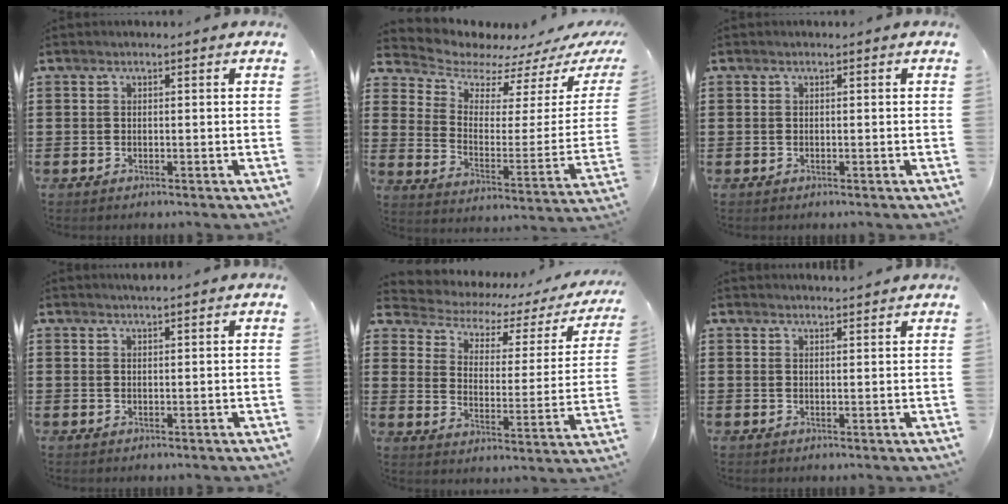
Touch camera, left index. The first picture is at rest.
{"total": 6.4, "force": [6.0, 2.3, 0.5], "torque": [-0.045, -0.055, 0.104]}
{"total": 0.0}
{"total": 1.0, "force": [0.9, -0.1, 0.4], "torque": [-0.007, -0.002, 0.018]}
{"total": 2.9, "force": [2.0, 1.6, 1.5], "torque": [-0.047, -0.018, 0.021]}
{"total": 1.6, "force": [1.6, -0.1, 0.1], "torque": [-0.005, 0.001, 0.032]}